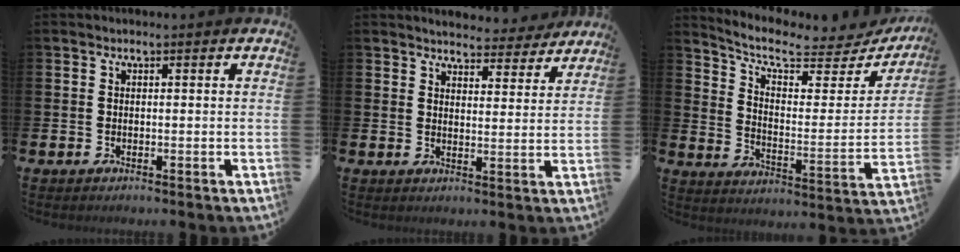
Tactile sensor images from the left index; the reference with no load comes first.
{"total": 4.7, "force": [4.6, 0.8, 0.0], "torque": [-0.002, -0.036, 0.079]}
{"total": 7.9, "force": [6.8, 2.1, 3.3], "torque": [-0.086, -0.056, 0.109]}